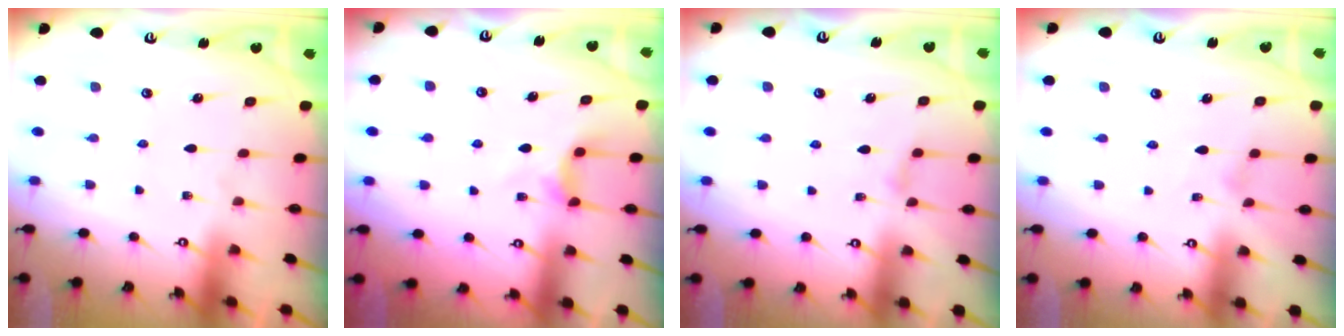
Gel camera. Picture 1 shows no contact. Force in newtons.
{"total": 4.0, "press": 4.0, "slide": 0.2}
{"total": 3.3, "press": 3.3, "slide": 0.5}
{"total": 0.0}